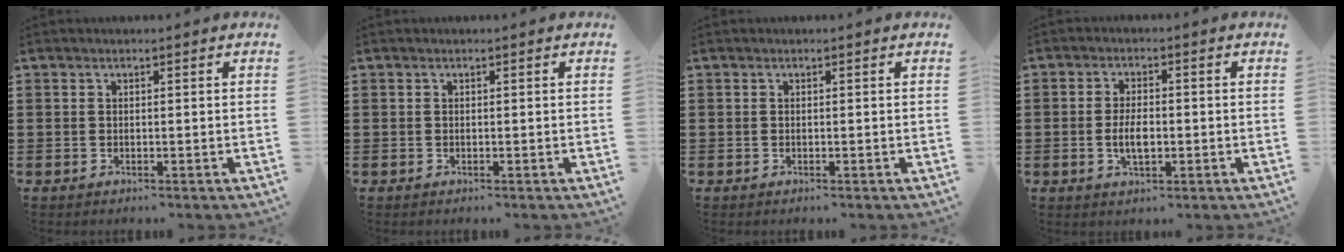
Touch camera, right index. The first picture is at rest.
{"total": 0.0}
{"total": 0.0}
{"total": 4.2, "force": [-0.7, 1.7, 3.7], "torque": [-0.077, -0.001, -0.013]}